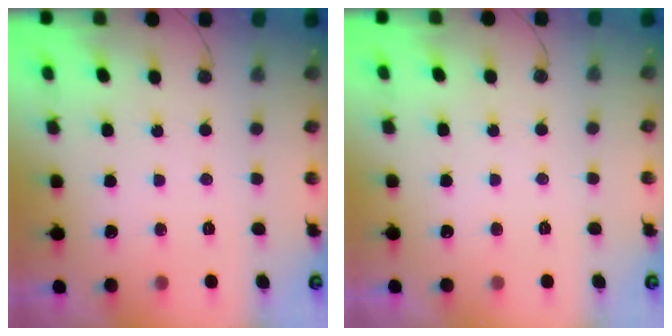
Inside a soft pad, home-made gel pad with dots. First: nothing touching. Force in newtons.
{"total": 0.0}